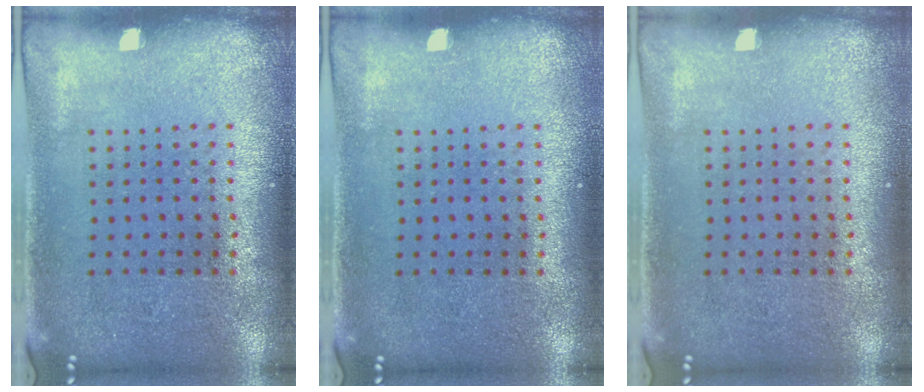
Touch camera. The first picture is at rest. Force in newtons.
{"total": 0.0}
{"total": 0.0}